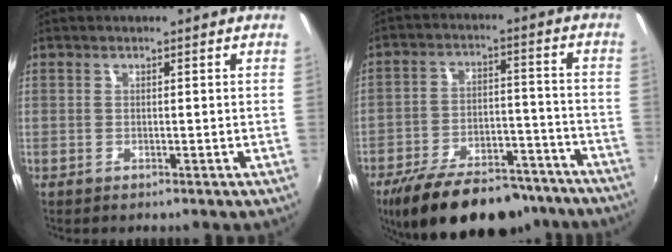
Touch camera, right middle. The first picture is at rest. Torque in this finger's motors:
{"motor_torque": [0.95, -1.18, 0.23, 0.08]}